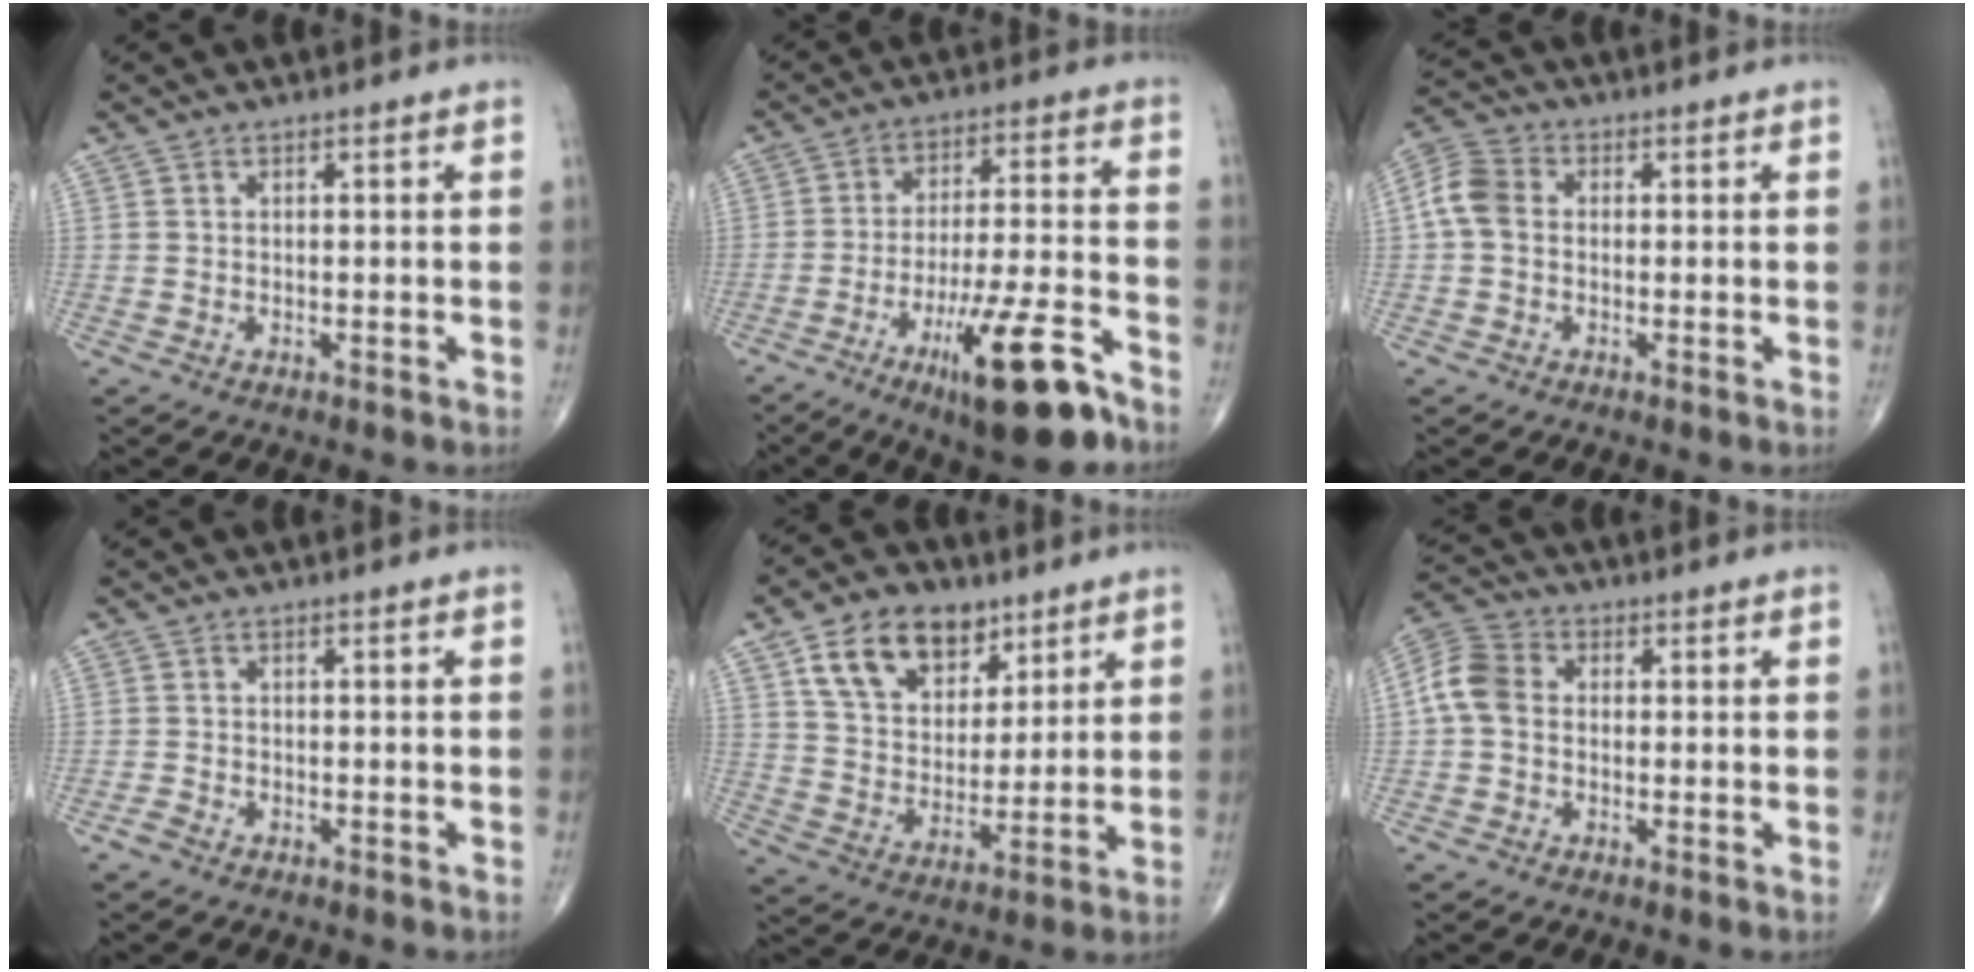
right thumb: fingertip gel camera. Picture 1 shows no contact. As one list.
[{"total": 16.6, "force": [-9.4, 3.4, 13.2], "torque": [-0.221, 0.047, -0.148]}, {"total": 6.4, "force": [0.2, 5.0, 4.0], "torque": [-0.079, 0.020, -0.005]}, {"total": 1.1, "force": [-0.9, 0.5, 0.5], "torque": [-0.016, -0.001, -0.021]}, {"total": 15.1, "force": [8.0, 10.0, 7.9], "torque": [-0.100, -0.029, 0.145]}, {"total": 7.1, "force": [0.0, 5.5, 4.4], "torque": [-0.086, 0.022, -0.011]}]